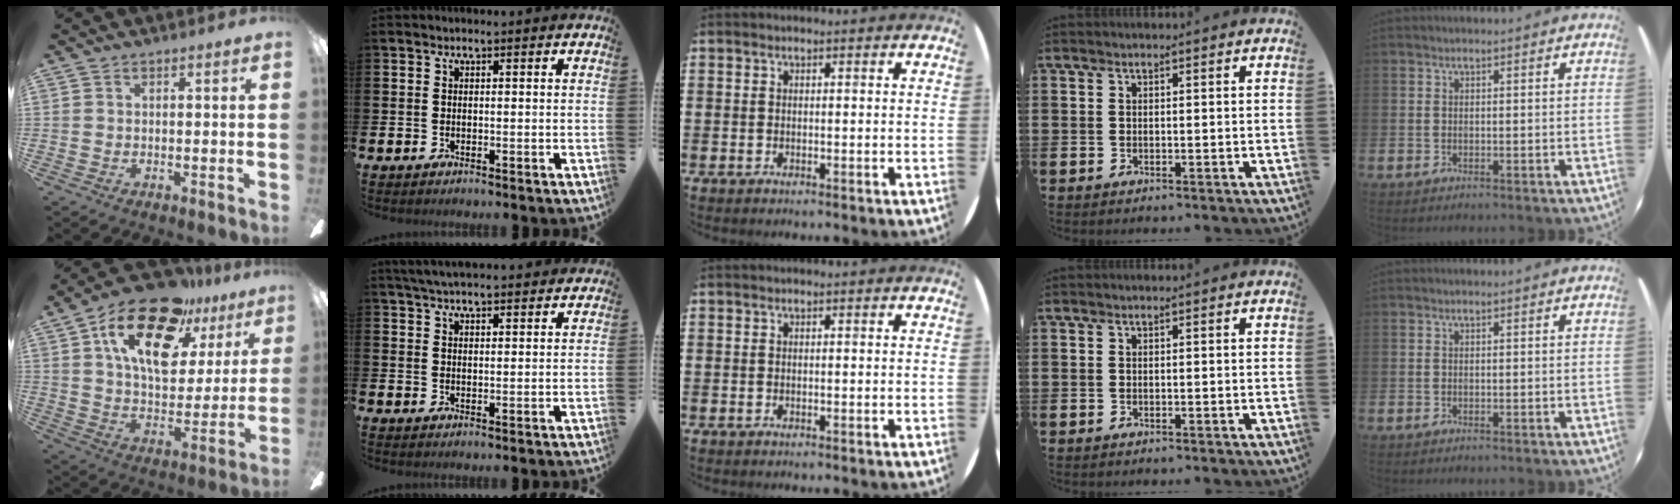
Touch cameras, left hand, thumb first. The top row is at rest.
{"thumb": {"total": 21.7, "force": [12.2, 10.8, 14.4], "torque": [-0.237, -0.050, 0.210]}, "index": {"total": 4.5, "force": [4.4, 0.4, 1.0], "torque": [-0.034, -0.012, 0.083]}}